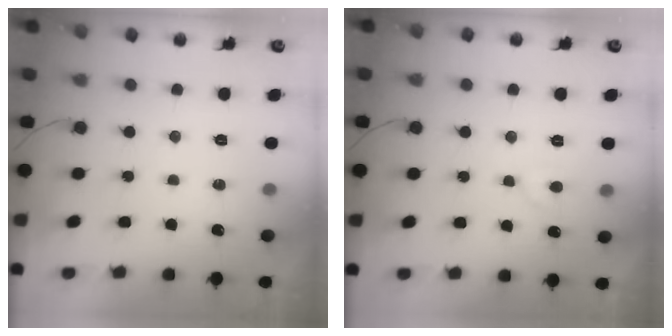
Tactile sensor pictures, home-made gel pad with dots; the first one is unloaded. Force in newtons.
{"total": 5.9, "press": 5.9, "slide": 0.4}